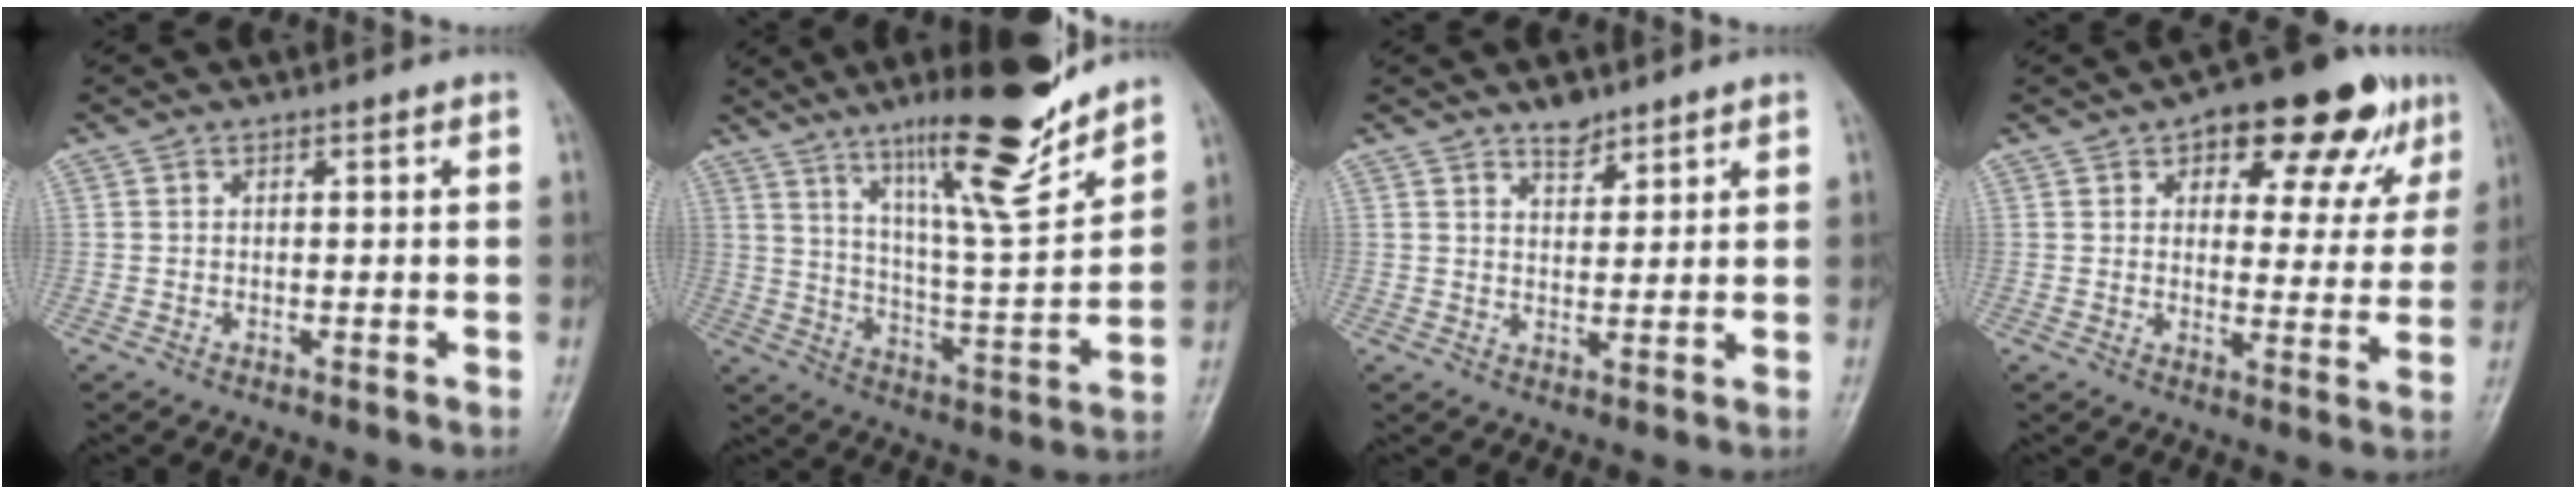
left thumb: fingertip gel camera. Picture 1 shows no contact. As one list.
[{"total": 18.8, "force": [13.4, 2.8, 12.9], "torque": [-0.181, -0.082, 0.223]}, {"total": 3.7, "force": [3.0, 1.7, 1.5], "torque": [-0.009, -0.022, 0.051]}, {"total": 16.3, "force": [8.7, 7.8, 11.3], "torque": [-0.090, -0.015, 0.113]}]